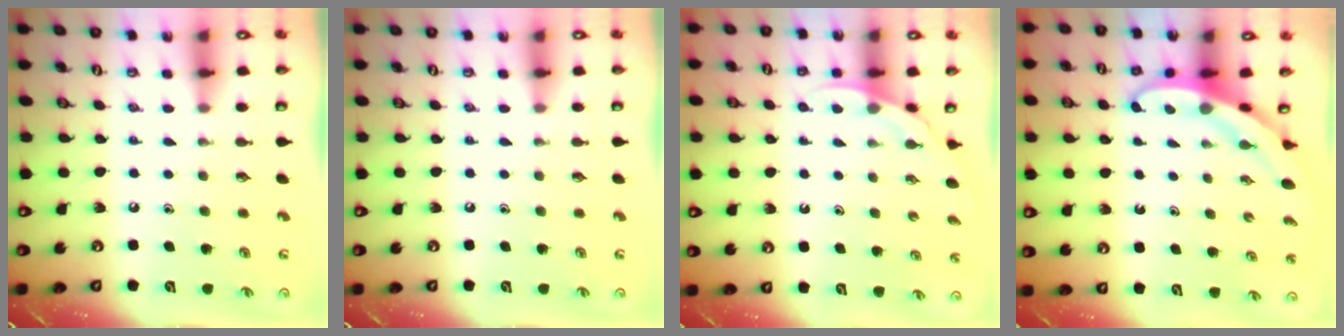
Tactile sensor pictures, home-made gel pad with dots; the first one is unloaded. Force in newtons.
{"total": 0.0}
{"total": 3.1, "press": 3.1, "slide": 0.1}
{"total": 4.3, "press": 4.2, "slide": 0.4}